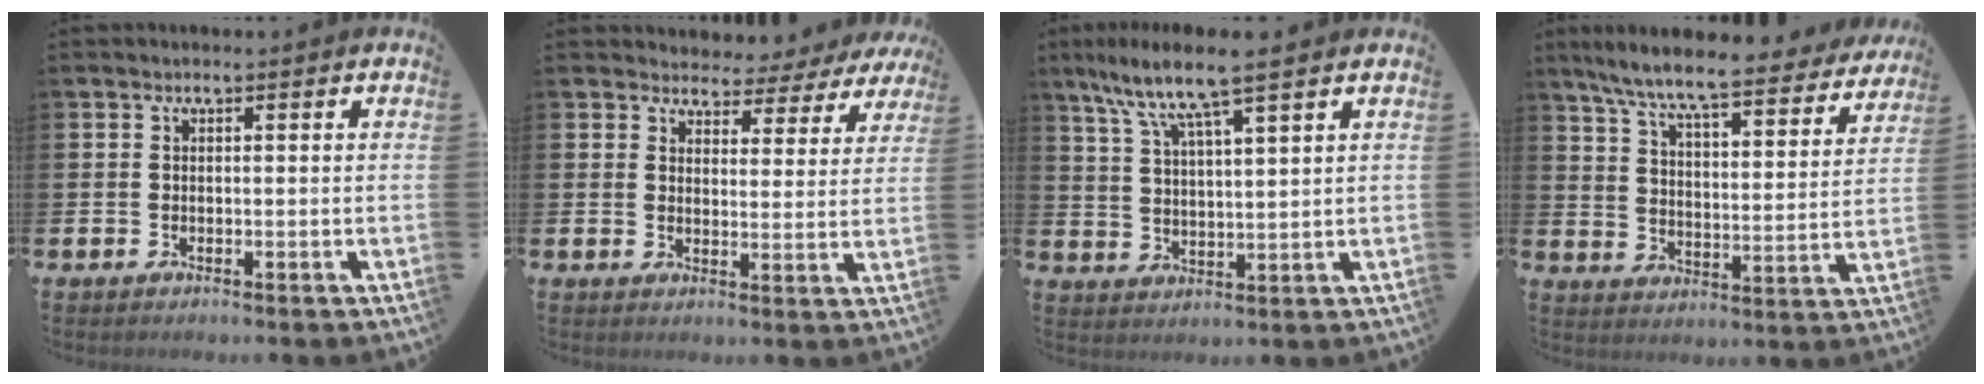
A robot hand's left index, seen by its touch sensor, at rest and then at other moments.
{"total": 3.3, "force": [3.0, 1.5, -0.1], "torque": [-0.013, -0.028, 0.047]}
{"total": 7.7, "force": [6.3, 0.3, 4.4], "torque": [-0.105, -0.022, 0.110]}
{"total": 8.6, "force": [7.7, 0.8, 3.7], "torque": [-0.096, -0.054, 0.128]}